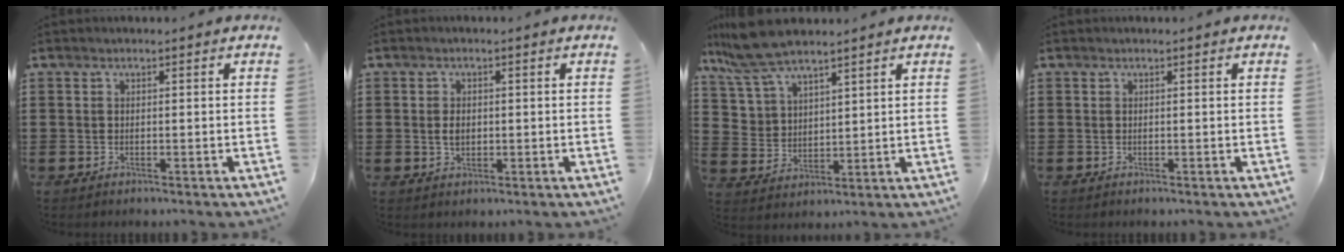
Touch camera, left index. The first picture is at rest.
{"total": 2.3, "force": [0.1, 1.4, 1.8], "torque": [-0.037, 0.004, 0.001]}
{"total": 9.0, "force": [7.3, 3.4, 4.0], "torque": [-0.106, -0.009, 0.138]}
{"total": 0.0}